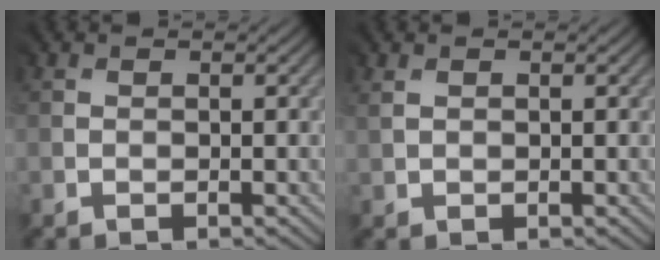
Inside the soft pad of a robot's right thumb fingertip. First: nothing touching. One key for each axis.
{"total": 1.8, "fx": 1.1, "fy": 1.1, "fz": 0.8, "tx": -0.013, "ty": 0.002, "tz": 0.025}